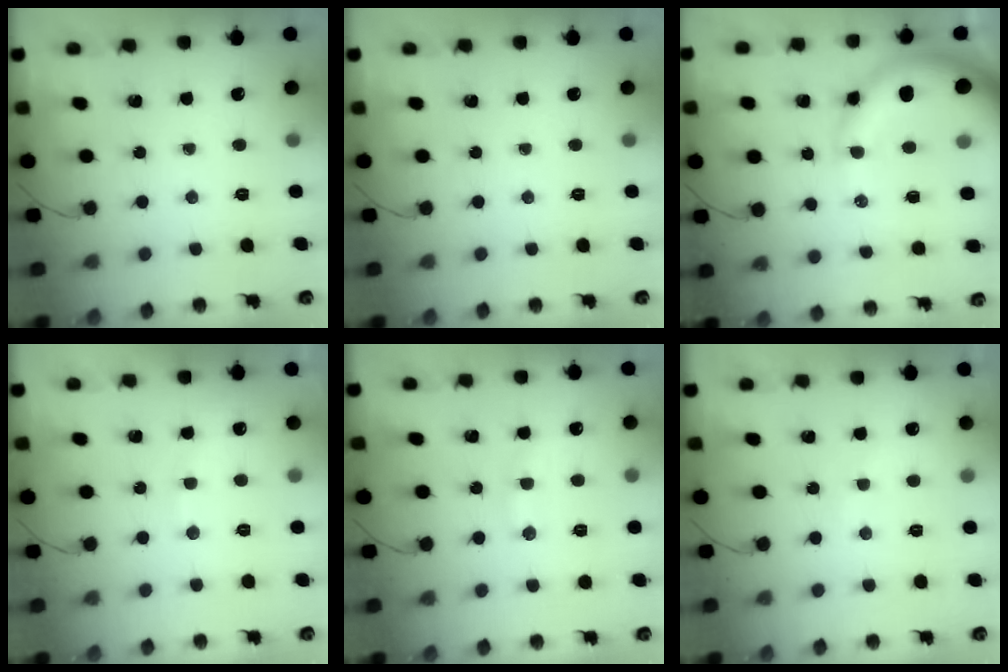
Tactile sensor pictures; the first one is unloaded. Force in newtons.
{"total": 0.0}
{"total": 15.8, "press": 15.5, "slide": 3.0}
{"total": 6.7, "press": 6.6, "slide": 1.2}
{"total": 7.5, "press": 7.4, "slide": 0.9}
{"total": 4.7, "press": 4.7, "slide": 0.8}